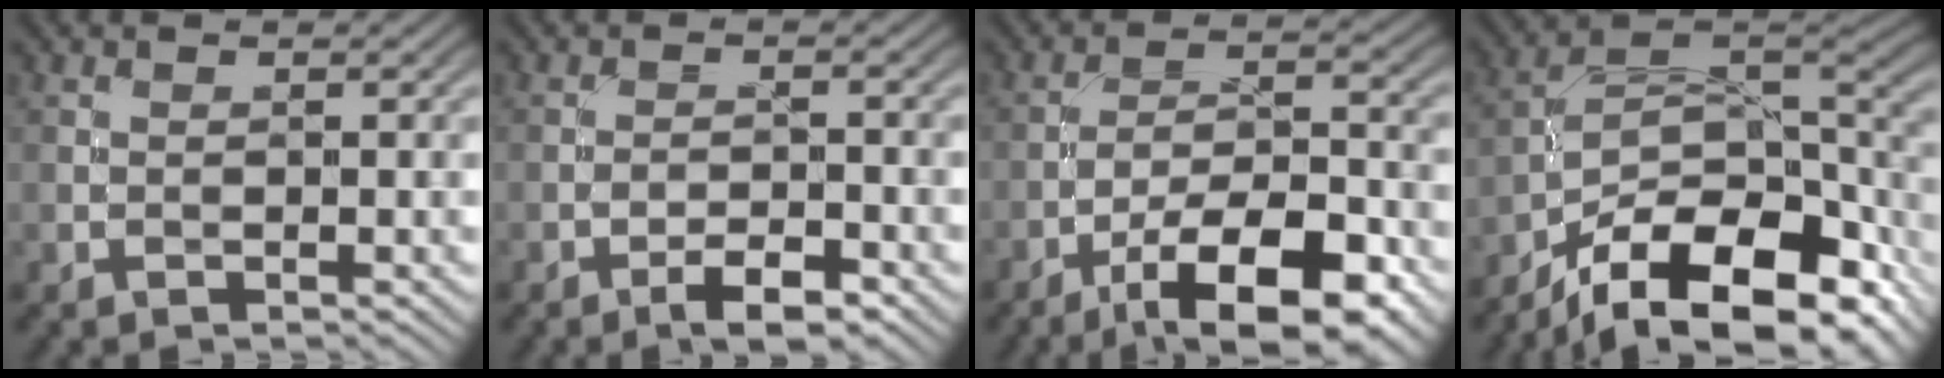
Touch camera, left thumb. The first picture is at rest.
{"total": 3.6, "force": [-2.4, 1.1, 2.5], "torque": [-0.040, 0.005, -0.042]}
{"total": 13.1, "force": [-8.2, 4.2, 9.3], "torque": [-0.151, -0.004, -0.131]}
{"total": 17.6, "force": [-10.6, 8.0, 11.6], "torque": [-0.225, -0.032, -0.159]}